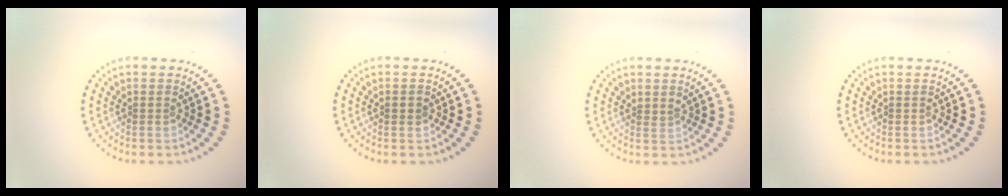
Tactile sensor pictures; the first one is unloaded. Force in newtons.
{"total": 0.9, "press": 0.9, "slide": 0.0}
{"total": 0.6, "press": 0.3, "slide": 0.6}
{"total": 0.0}